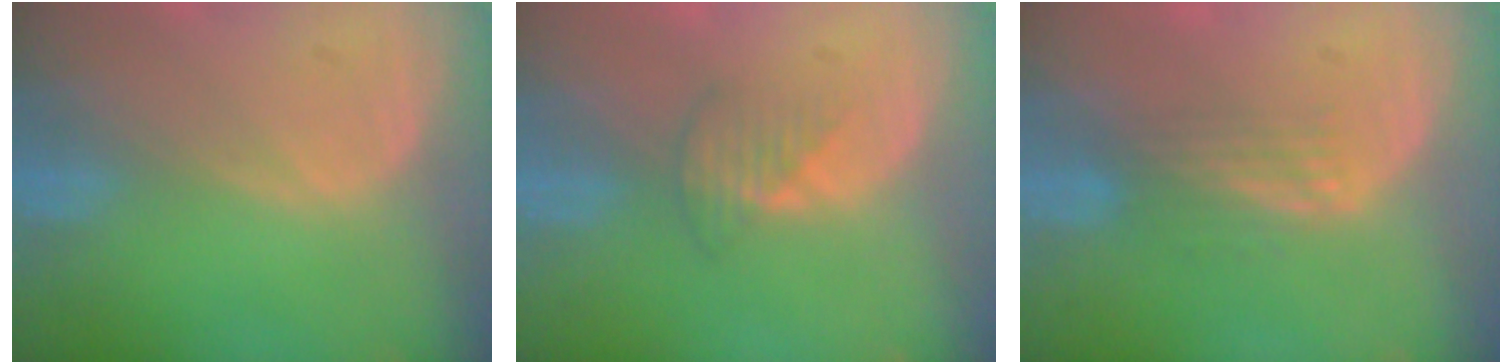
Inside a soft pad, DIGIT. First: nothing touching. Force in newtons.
{"total": 2.5, "press": 2.5, "slide": 0.3}
{"total": 3.3, "press": 2.8, "slide": 1.8}